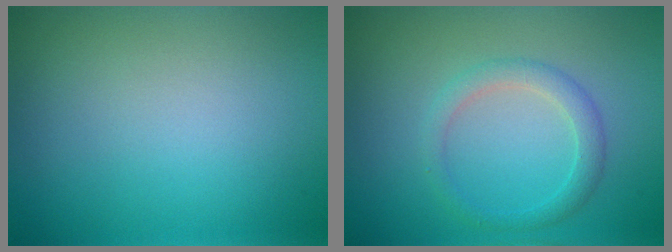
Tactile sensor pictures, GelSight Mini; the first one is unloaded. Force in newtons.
{"total": 2.2, "press": 2.2, "slide": 0.2}